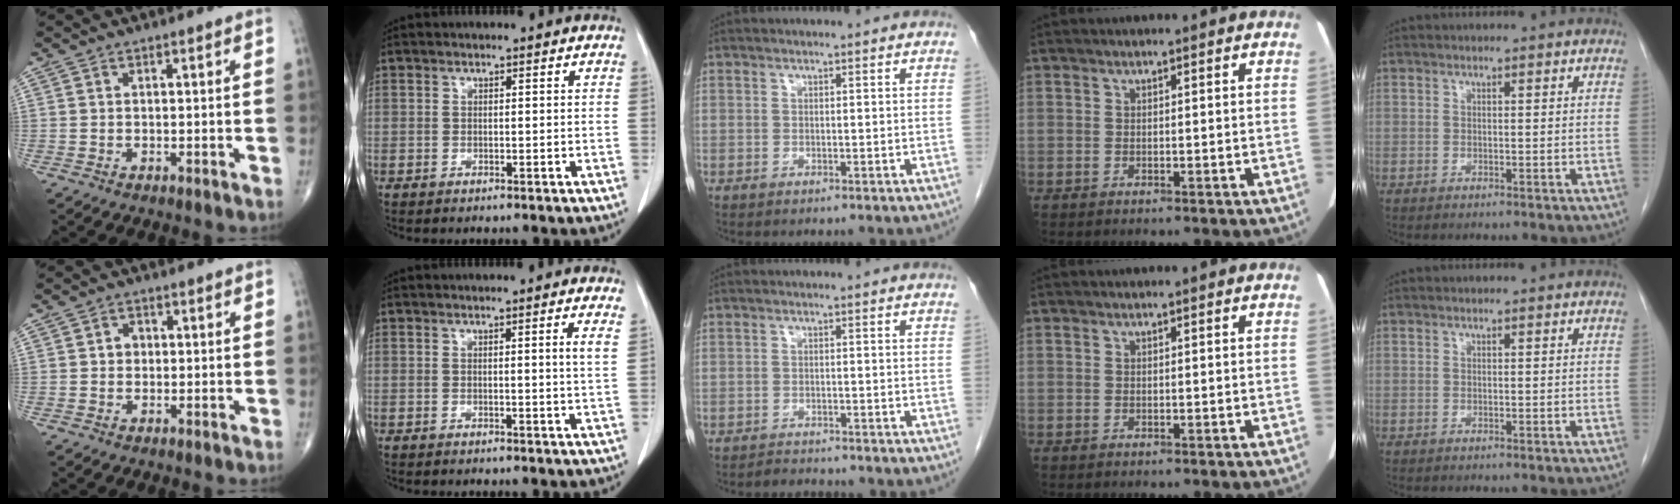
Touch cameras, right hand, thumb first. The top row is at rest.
{"thumb": {"total": 2.2, "force": [0.1, 1.9, 1.1], "torque": [-0.005, 0.007, -0.001]}, "index": {"total": 1.9, "force": [0.6, -0.6, 1.6], "torque": [-0.026, -0.006, 0.012]}, "middle": {"total": 1.8, "force": [-1.8, 0.2, -0.2], "torque": [-0.001, -0.010, -0.027]}}